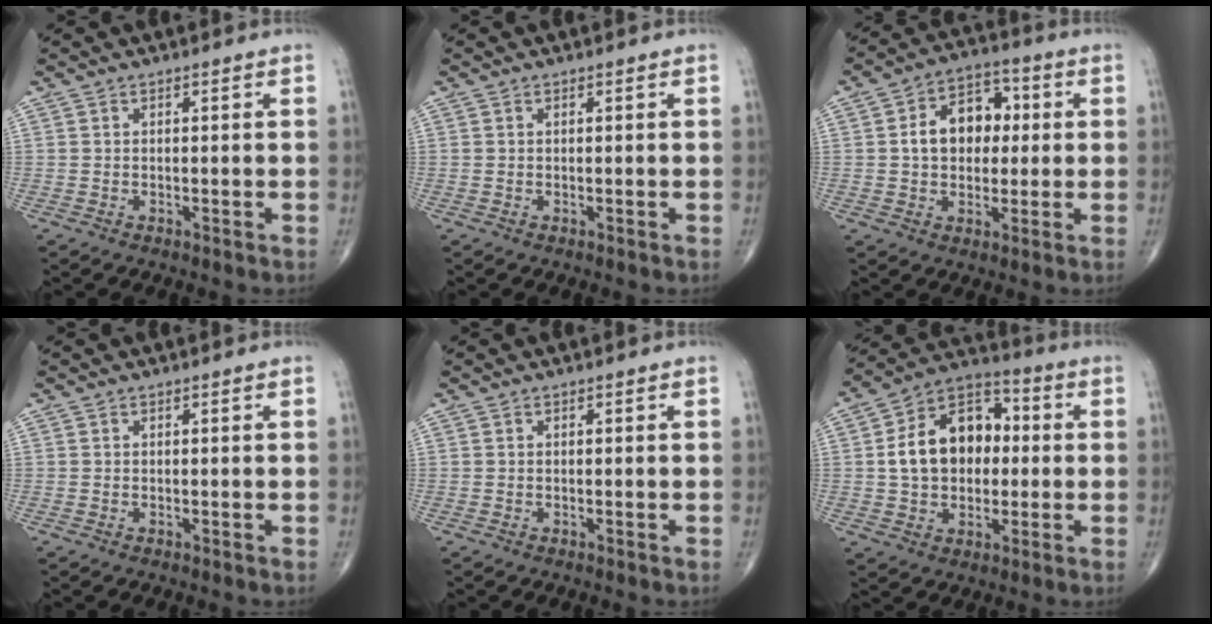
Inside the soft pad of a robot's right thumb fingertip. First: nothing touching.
{"total": 0.0}
{"total": 11.1, "force": [1.1, 8.0, 7.6], "torque": [-0.087, 0.022, 0.012]}
{"total": 0.0}
{"total": 0.0}
{"total": 15.7, "force": [0.9, 11.1, 11.0], "torque": [-0.149, 0.028, 0.008]}